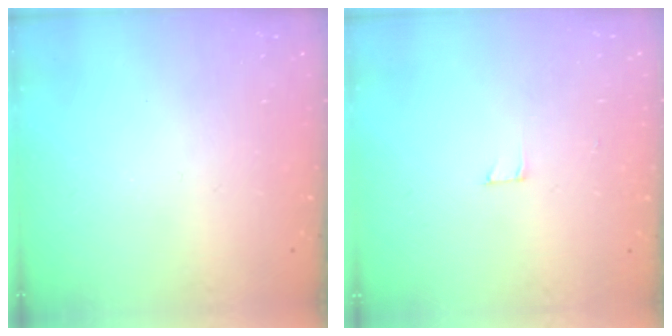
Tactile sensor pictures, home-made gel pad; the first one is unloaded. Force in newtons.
{"total": 2.5, "press": 2.5, "slide": 0.2}